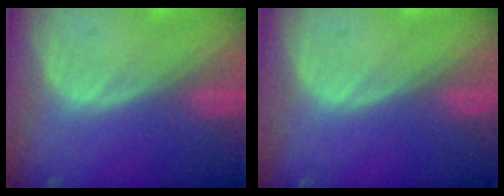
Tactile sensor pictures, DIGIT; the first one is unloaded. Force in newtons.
{"total": 0.0}